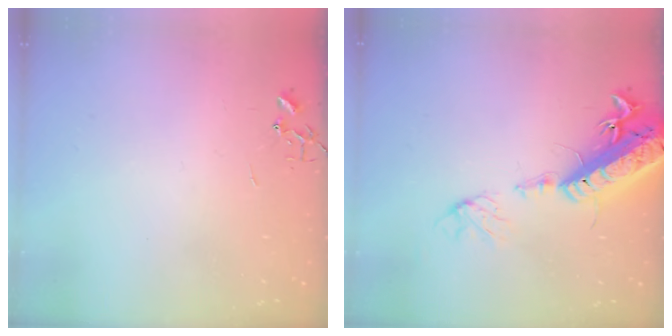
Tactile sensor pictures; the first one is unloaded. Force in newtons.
{"total": 20.3, "press": 19.8, "slide": 4.4}